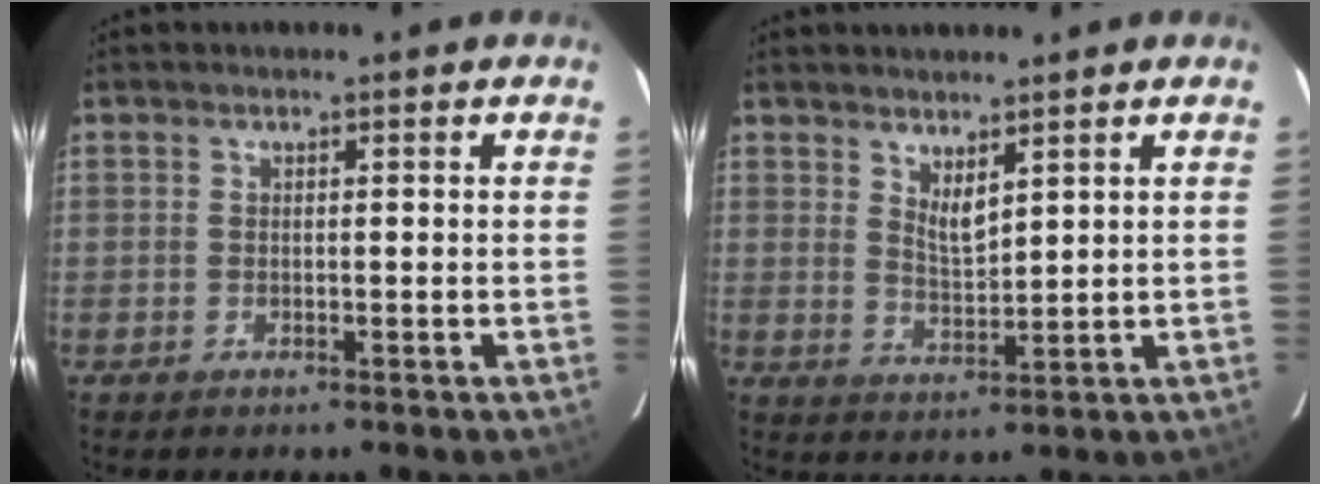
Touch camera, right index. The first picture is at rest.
{"total": 3.9, "force": [2.9, 1.0, 2.4], "torque": [-0.040, -0.009, 0.051]}